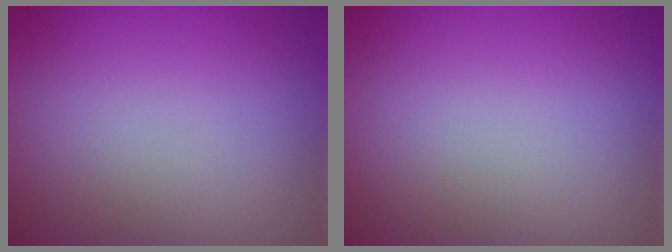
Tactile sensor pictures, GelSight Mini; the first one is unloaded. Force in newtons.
{"total": 0.0}